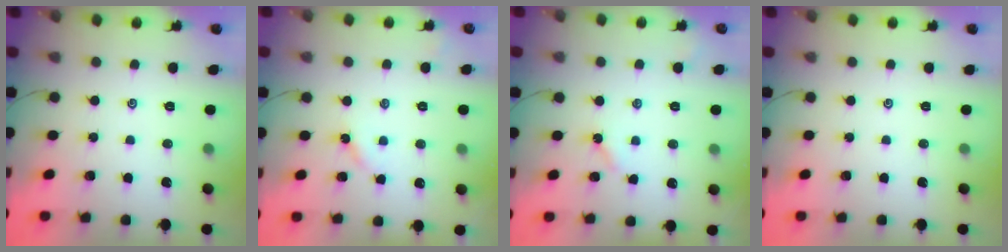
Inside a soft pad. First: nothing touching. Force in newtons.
{"total": 2.5, "press": 2.4, "slide": 0.5}
{"total": 3.1, "press": 3.0, "slide": 0.4}
{"total": 0.0}